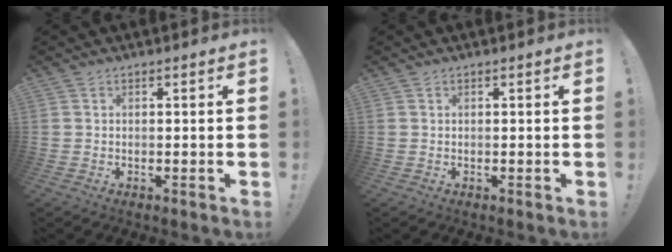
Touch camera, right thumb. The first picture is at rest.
{"total": 0.0}